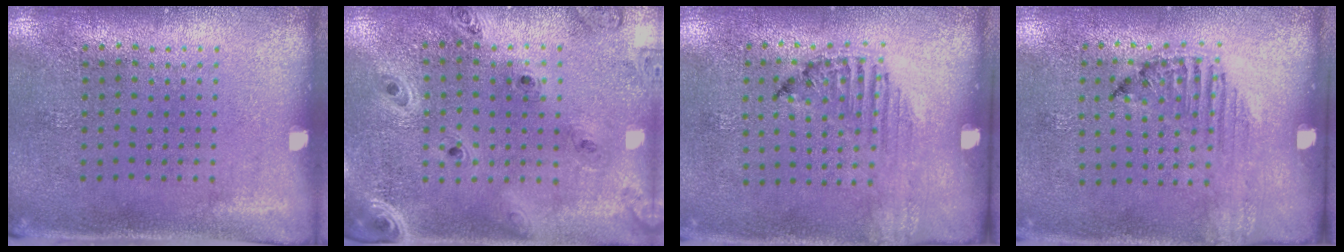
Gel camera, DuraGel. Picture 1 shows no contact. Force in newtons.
{"total": 1.3, "press": 1.3, "slide": 0.2}
{"total": 1.3, "press": 1.2, "slide": 0.4}
{"total": 1.2, "press": 1.2, "slide": 0.4}